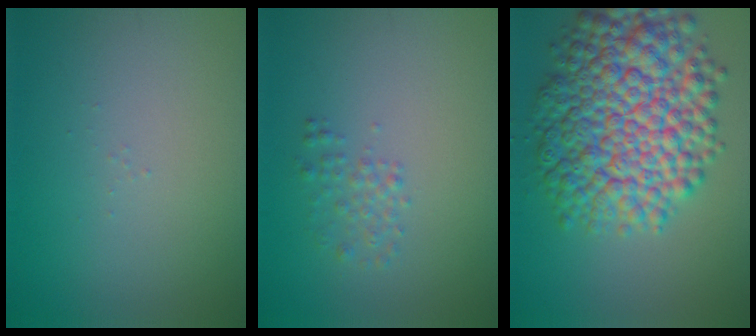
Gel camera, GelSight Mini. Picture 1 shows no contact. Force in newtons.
{"total": 1.5, "press": 1.5, "slide": 0.1}
{"total": 11.9, "press": 11.9, "slide": 0.3}